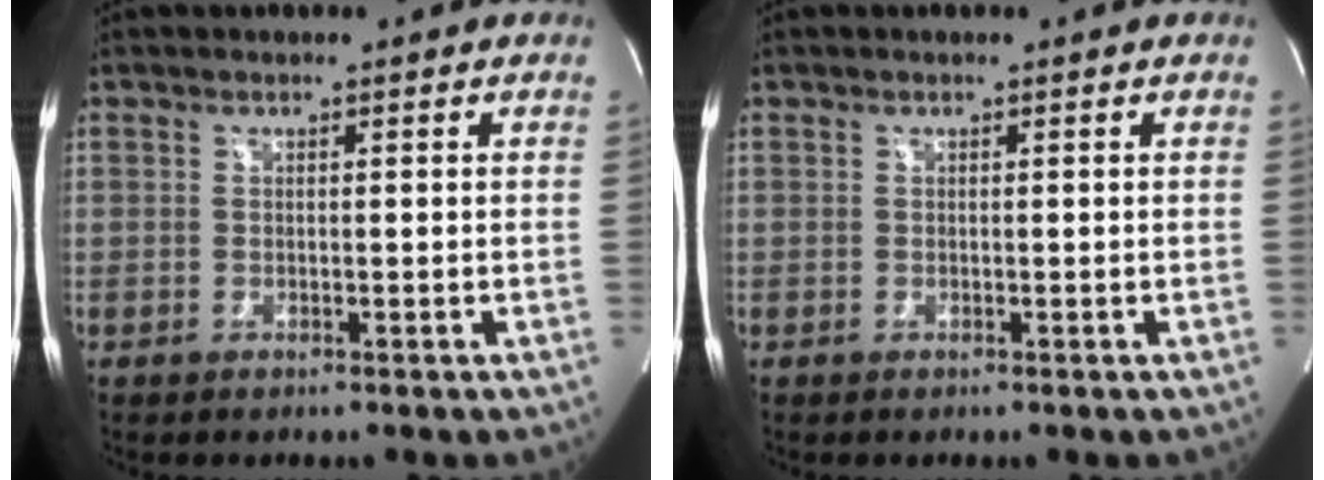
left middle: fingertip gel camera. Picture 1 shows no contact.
{"total": 0.0}